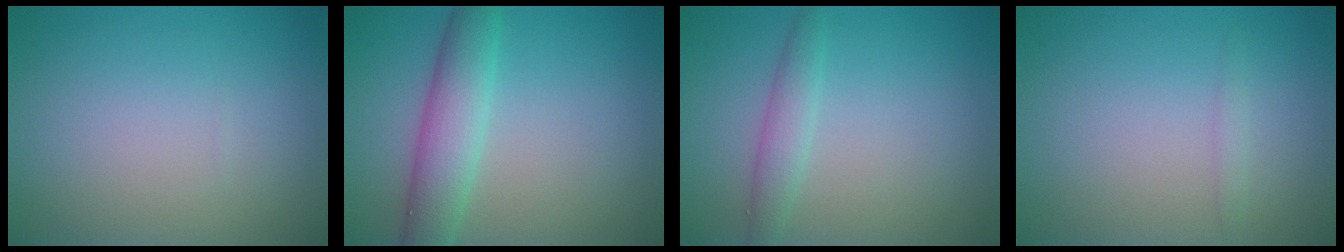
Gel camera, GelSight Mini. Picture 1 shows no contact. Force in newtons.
{"total": 4.5, "press": 4.5, "slide": 0.0}
{"total": 1.9, "press": 1.9, "slide": 0.0}
{"total": 0.8, "press": 0.8, "slide": 0.0}